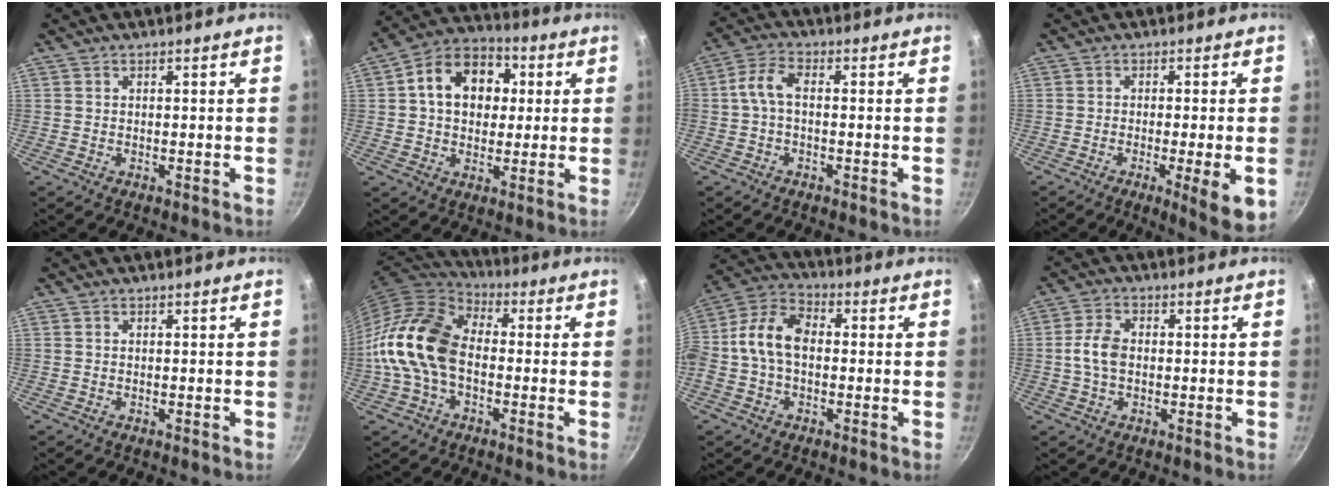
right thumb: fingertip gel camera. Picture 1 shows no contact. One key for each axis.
{"total": 13.9, "fx": 2.5, "fy": 10.5, "fz": 8.8, "tx": -0.107, "ty": 0.020, "tz": 0.024}
{"total": 5.1, "fx": -0.5, "fy": 2.4, "fz": 4.4, "tx": -0.104, "ty": 0.024, "tz": -0.020}
{"total": 8.0, "fx": -2.4, "fy": 1.1, "fz": 7.6, "tx": -0.107, "ty": -0.001, "tz": -0.031}
{"total": 0.0}
{"total": 14.7, "fx": -1.9, "fy": 9.9, "fz": 10.8, "tx": -0.186, "ty": 0.037, "tz": -0.055}
{"total": 11.2, "fx": -0.4, "fy": 7.5, "fz": 8.4, "tx": -0.149, "ty": 0.039, "tz": -0.029}
{"total": 5.4, "fx": -0.3, "fy": 3.5, "fz": 4.2, "tx": -0.083, "ty": 0.017, "tz": -0.009}